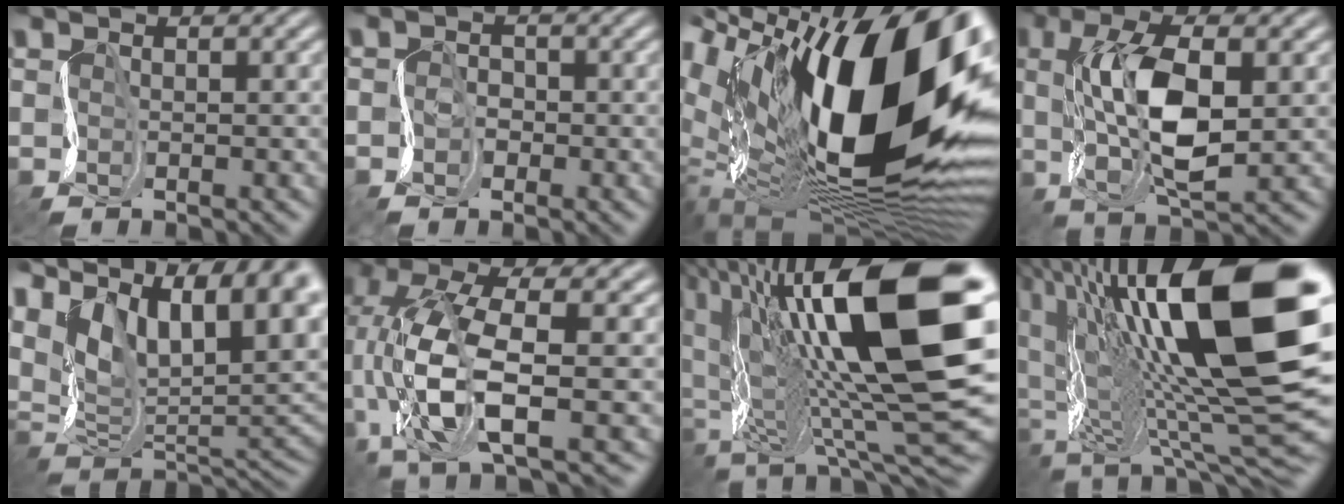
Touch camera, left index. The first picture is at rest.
{"total": 1.6, "force": [-1.2, 0.8, -0.6], "torque": [0.011, 0.002, -0.026]}
{"total": 19.6, "force": [3.8, 9.7, 16.6], "torque": [-0.301, 0.017, 0.050]}
{"total": 7.6, "force": [0.2, 2.9, 7.0], "torque": [-0.139, 0.003, 0.001]}
{"total": 14.7, "force": [5.9, 8.1, 10.8], "torque": [-0.196, 0.038, 0.098]}
{"total": 9.9, "force": [-1.6, 3.6, 9.0], "torque": [-0.203, -0.003, -0.035]}
{"total": 18.4, "force": [3.5, 7.1, 16.6], "torque": [-0.286, 0.020, 0.054]}
{"total": 18.6, "force": [3.9, 7.2, 16.8], "torque": [-0.288, 0.027, 0.061]}